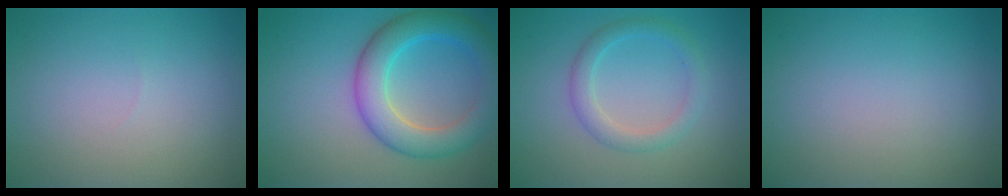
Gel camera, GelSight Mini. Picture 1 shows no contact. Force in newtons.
{"total": 6.2, "press": 6.2, "slide": 0.2}
{"total": 2.4, "press": 2.4, "slide": 0.2}
{"total": 0.0}